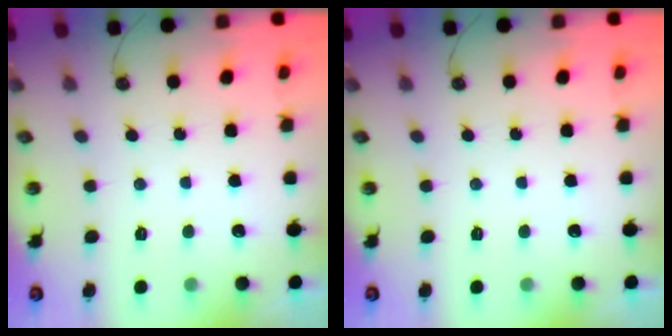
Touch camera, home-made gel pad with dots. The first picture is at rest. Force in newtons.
{"total": 0.0}